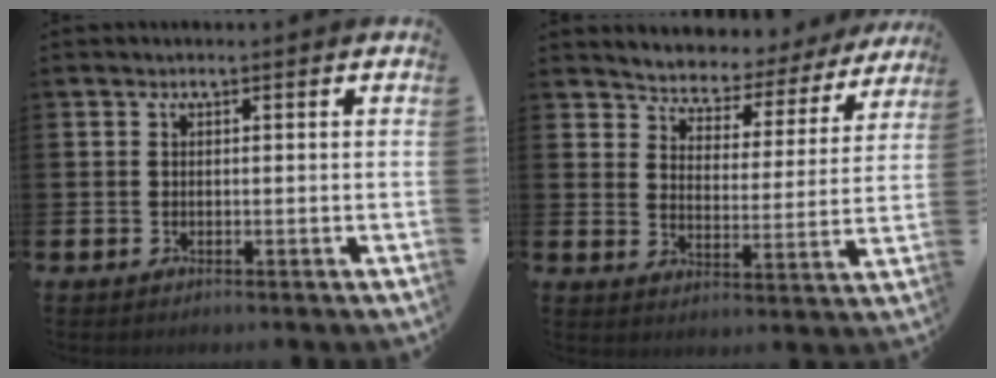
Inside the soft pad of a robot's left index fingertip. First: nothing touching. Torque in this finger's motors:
{"motor_torque": [0.51, -0.45, 0.16, 0.07]}